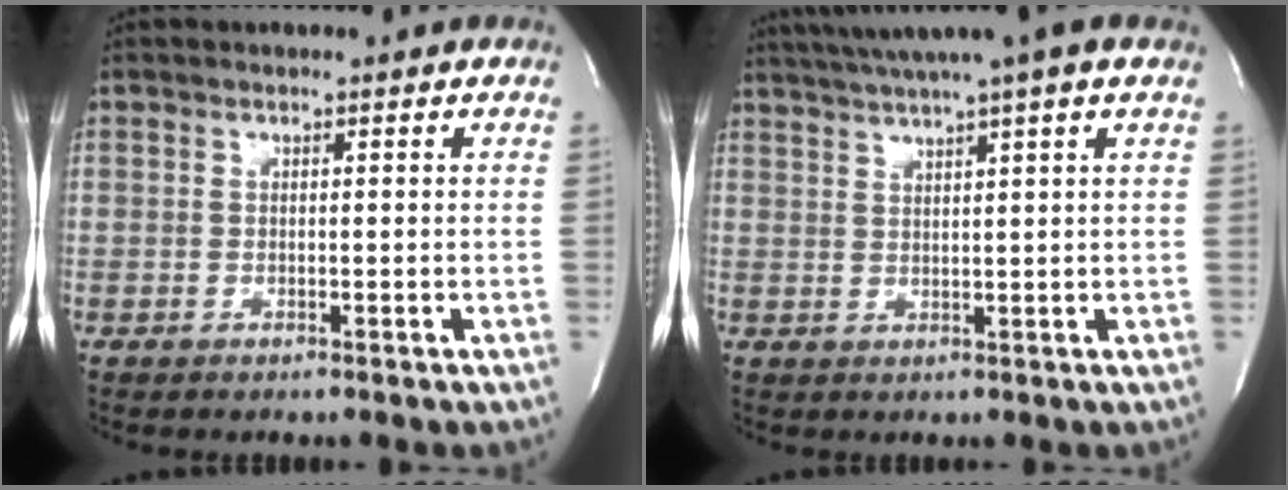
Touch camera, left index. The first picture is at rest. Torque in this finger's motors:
{"motor_torque": [0.42, -0.50, 0.76, 0.21]}